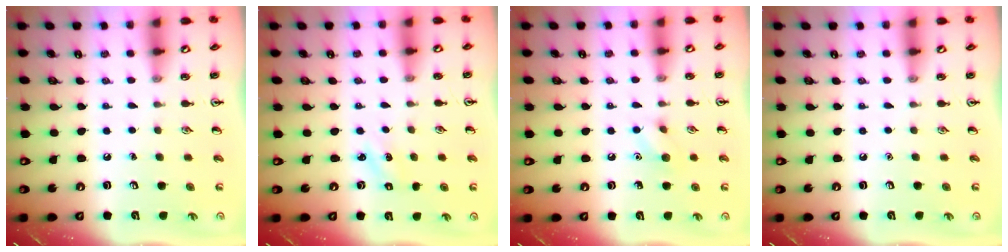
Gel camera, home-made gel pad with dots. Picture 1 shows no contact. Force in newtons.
{"total": 1.2, "press": 1.1, "slide": 0.4}
{"total": 6.3, "press": 6.2, "slide": 1.1}
{"total": 0.0}